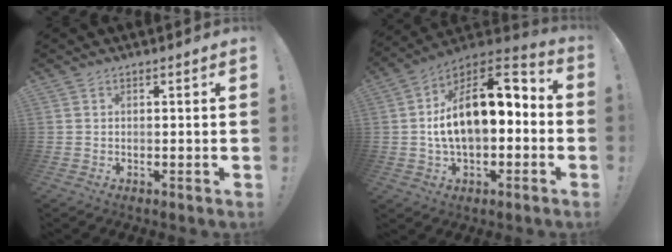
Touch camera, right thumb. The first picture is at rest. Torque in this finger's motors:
{"motor_torque": [2.41, 2.59, 1.86, -0.29, 0.37]}